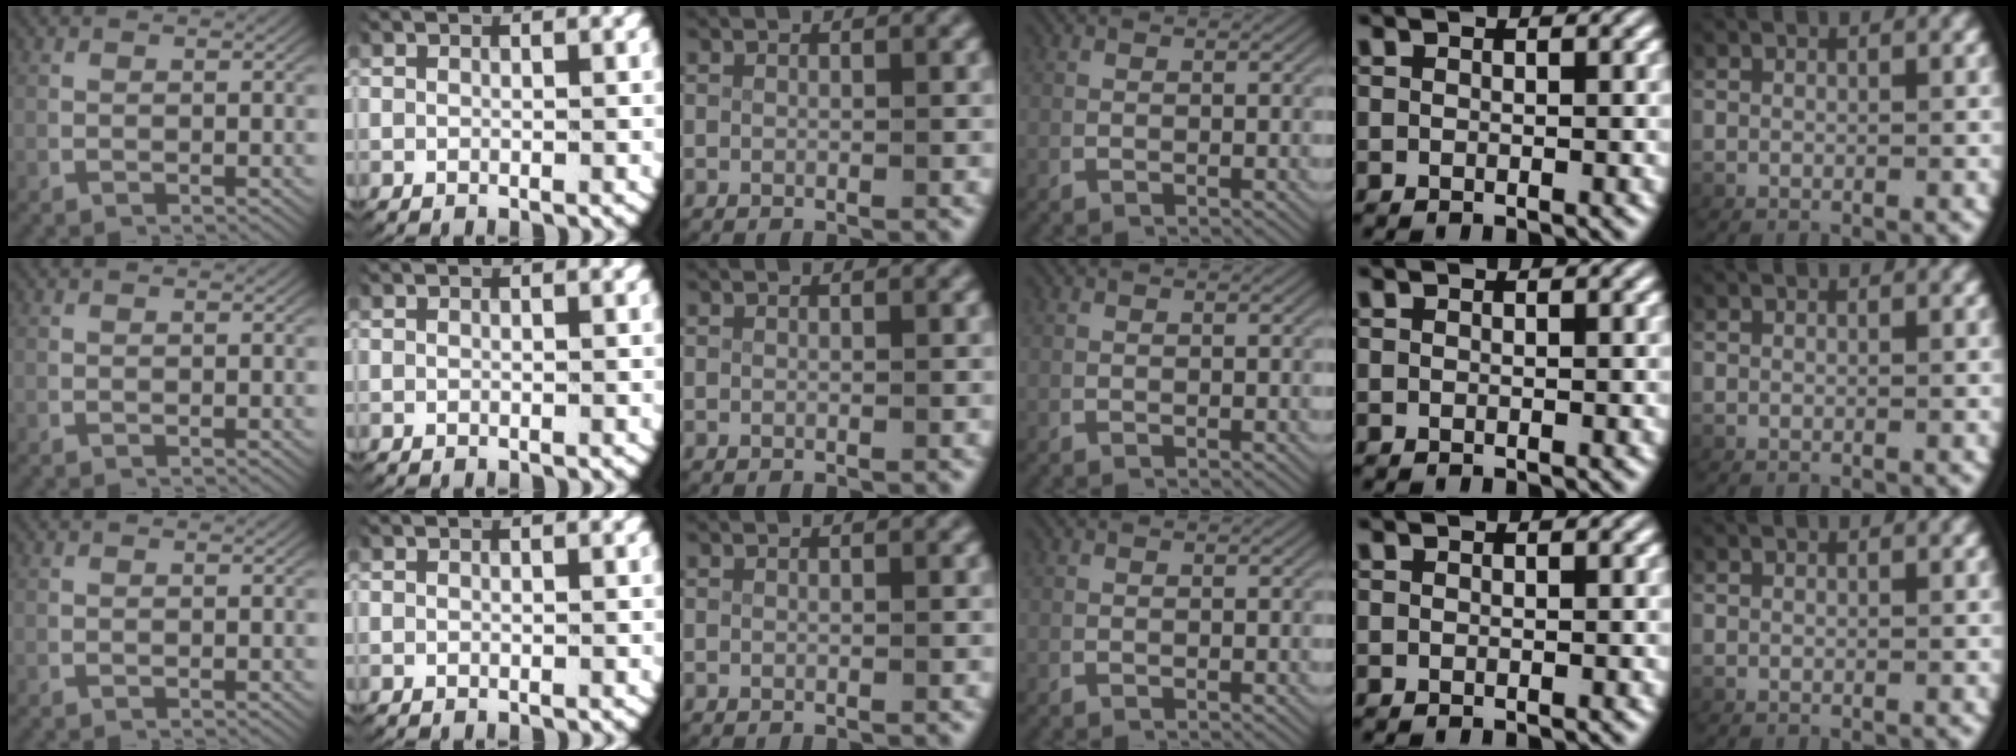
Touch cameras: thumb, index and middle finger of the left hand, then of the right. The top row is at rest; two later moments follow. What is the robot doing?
{"motion": "reach", "object": "towel"}